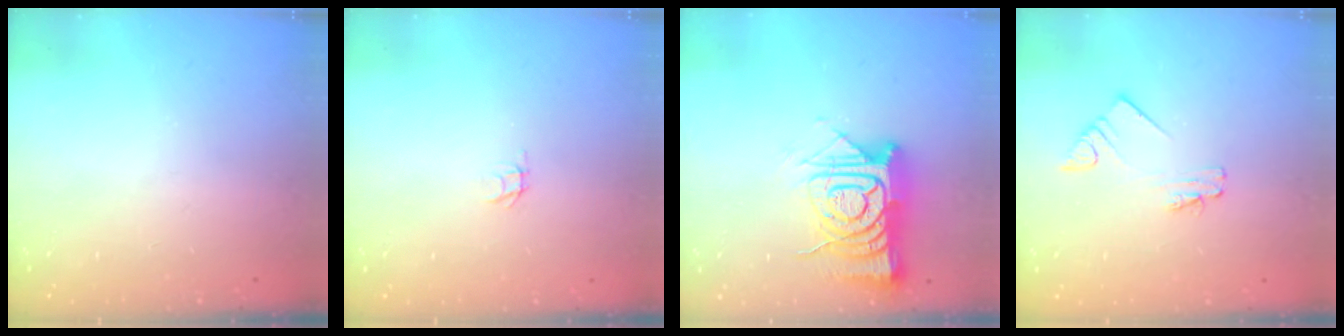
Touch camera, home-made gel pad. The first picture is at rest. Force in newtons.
{"total": 1.8, "press": 1.8, "slide": 0.1}
{"total": 15.8, "press": 15.7, "slide": 1.4}
{"total": 1.9, "press": 1.9, "slide": 0.1}